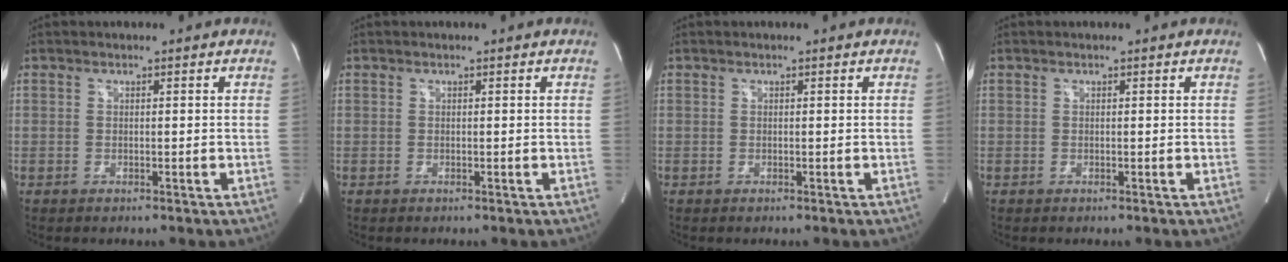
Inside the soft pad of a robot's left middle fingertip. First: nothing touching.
{"total": 0.0}
{"total": 0.0}
{"total": 0.0}